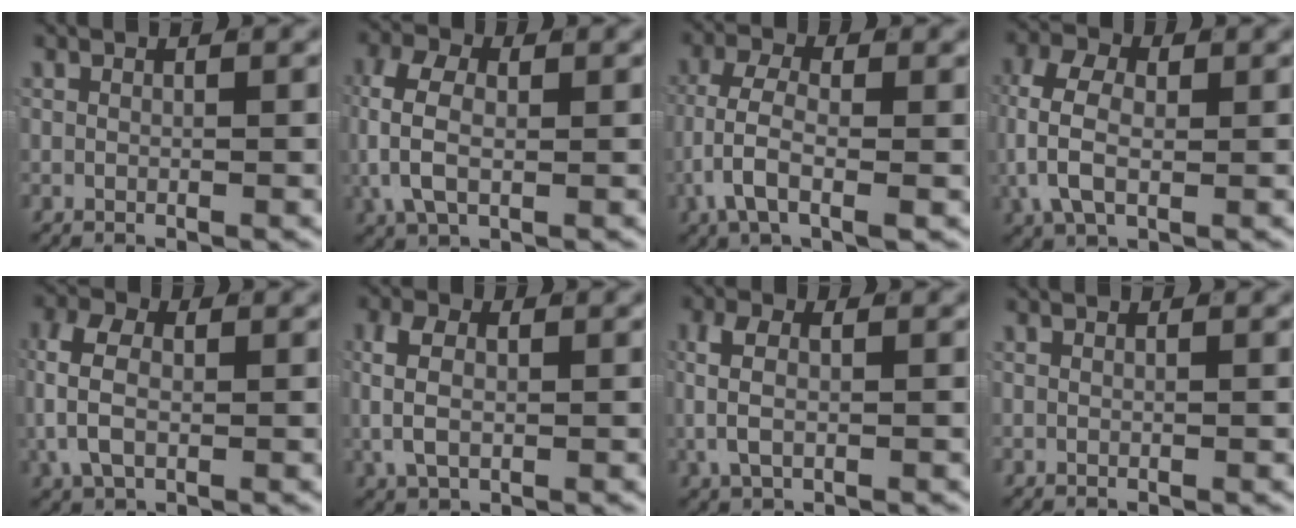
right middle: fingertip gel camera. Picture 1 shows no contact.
{"total": 5.0, "force": [0.2, 3.1, 3.9], "torque": [-0.101, -0.010, 0.008]}
{"total": 4.8, "force": [-1.0, 2.1, 4.2], "torque": [-0.095, -0.014, -0.015]}
{"total": 5.5, "force": [0.0, 3.5, 4.2], "torque": [-0.104, -0.012, 0.005]}
{"total": 4.9, "force": [0.2, 3.3, 3.7], "torque": [-0.093, -0.007, 0.007]}
{"total": 3.9, "force": [0.2, 2.6, 2.9], "torque": [-0.068, -0.006, 0.008]}
{"total": 3.5, "force": [0.1, 2.0, 2.9], "torque": [-0.065, -0.002, 0.003]}
{"total": 0.0}